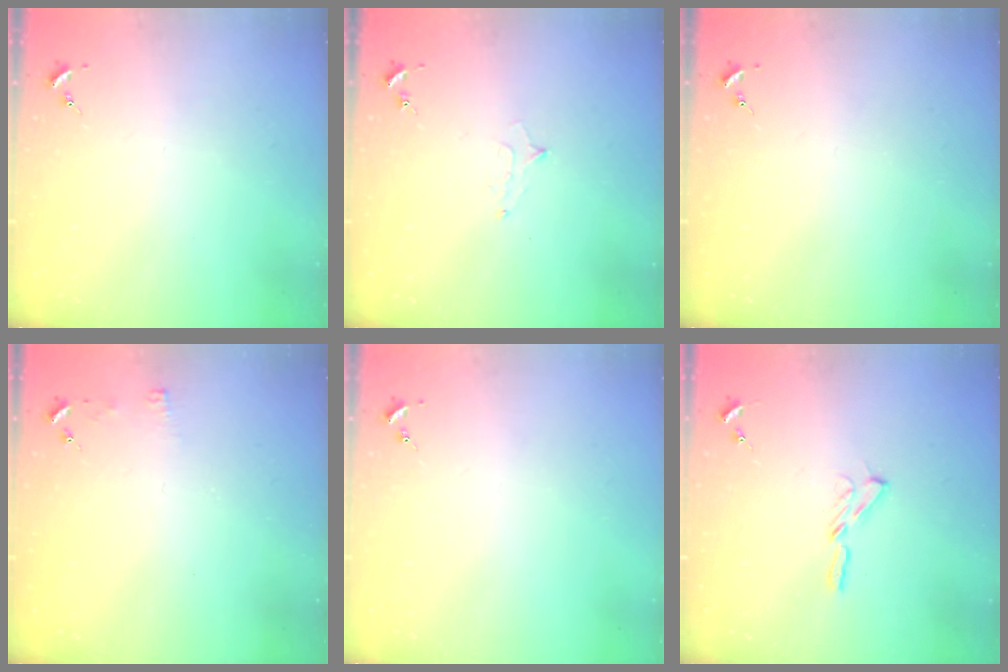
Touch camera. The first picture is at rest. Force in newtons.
{"total": 5.8, "press": 5.7, "slide": 0.6}
{"total": 0.0}
{"total": 3.4, "press": 3.3, "slide": 0.3}
{"total": 0.0}
{"total": 4.0, "press": 4.0, "slide": 0.4}